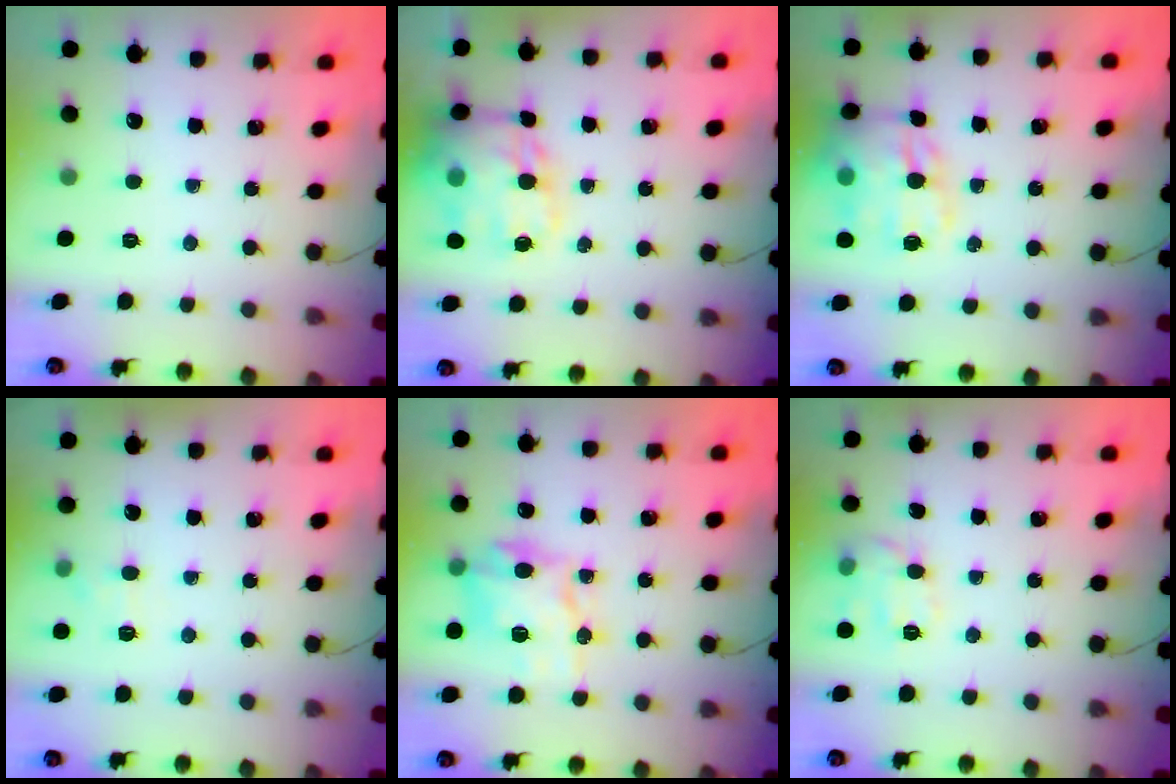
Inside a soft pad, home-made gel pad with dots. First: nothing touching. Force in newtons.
{"total": 19.7, "press": 19.4, "slide": 3.6}
{"total": 16.4, "press": 16.2, "slide": 2.6}
{"total": 7.5, "press": 7.4, "slide": 1.6}
{"total": 14.3, "press": 14.2, "slide": 0.6}
{"total": 9.9, "press": 9.9, "slide": 0.7}